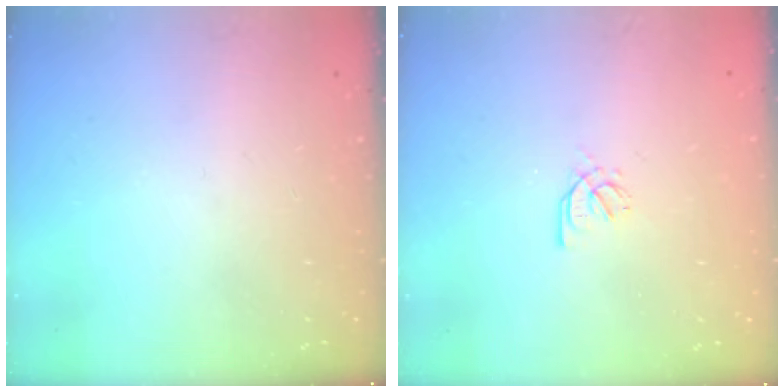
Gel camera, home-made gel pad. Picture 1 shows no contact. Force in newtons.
{"total": 1.7, "press": 1.6, "slide": 0.5}